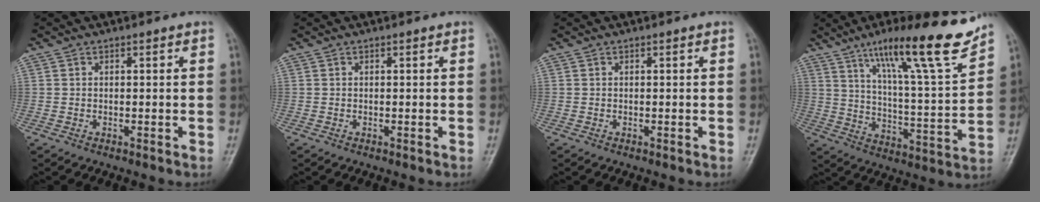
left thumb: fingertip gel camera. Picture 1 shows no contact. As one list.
[{"total": 0.0}, {"total": 0.0}, {"total": 20.3, "force": [14.0, 2.4, 14.4], "torque": [-0.200, -0.070, 0.223]}]